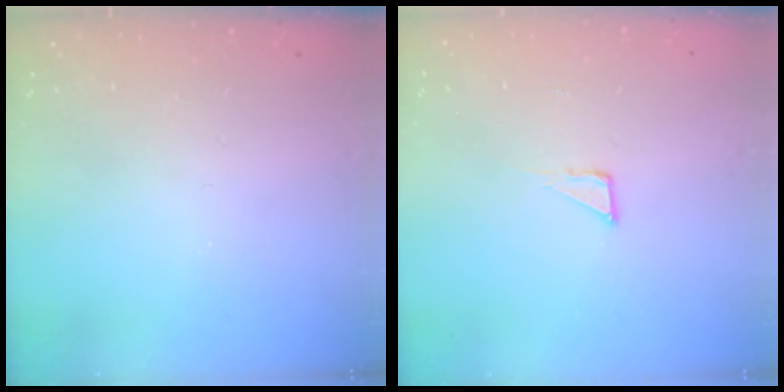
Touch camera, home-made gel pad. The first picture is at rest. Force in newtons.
{"total": 2.7, "press": 2.7, "slide": 0.2}